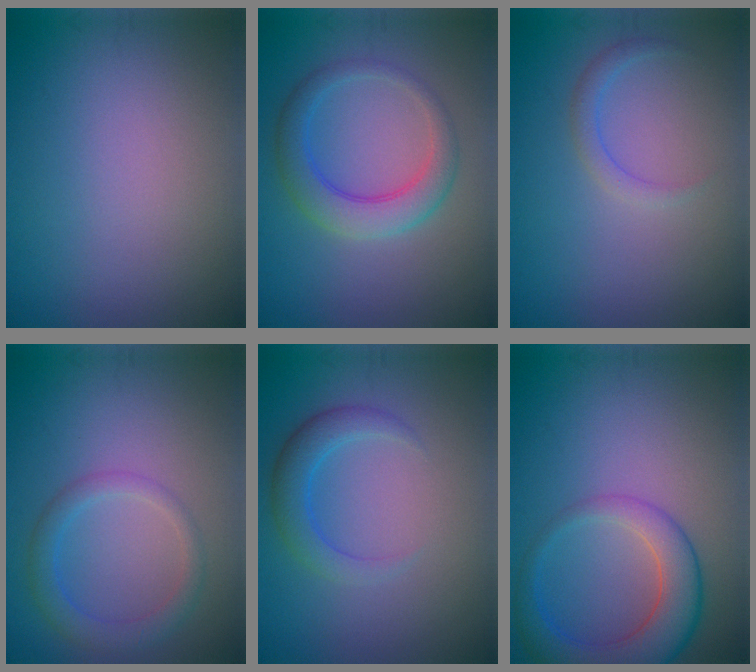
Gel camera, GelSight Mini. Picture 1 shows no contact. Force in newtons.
{"total": 4.1, "press": 4.1, "slide": 0.1}
{"total": 1.3, "press": 1.3, "slide": 0.1}
{"total": 2.7, "press": 2.7, "slide": 0.1}
{"total": 2.8, "press": 2.8, "slide": 0.2}
{"total": 5.8, "press": 5.8, "slide": 0.4}